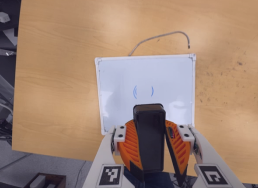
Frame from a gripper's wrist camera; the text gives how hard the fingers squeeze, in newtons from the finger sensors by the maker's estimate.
{"total": 10.1, "left": 10.1, "right": 10.2}